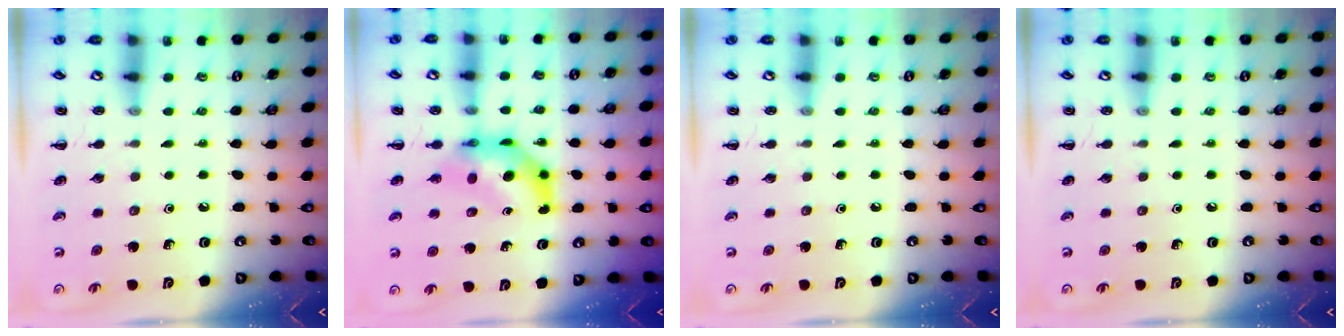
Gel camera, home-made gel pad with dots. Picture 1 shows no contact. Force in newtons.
{"total": 6.9, "press": 6.6, "slide": 2.0}
{"total": 0.0}
{"total": 0.0}